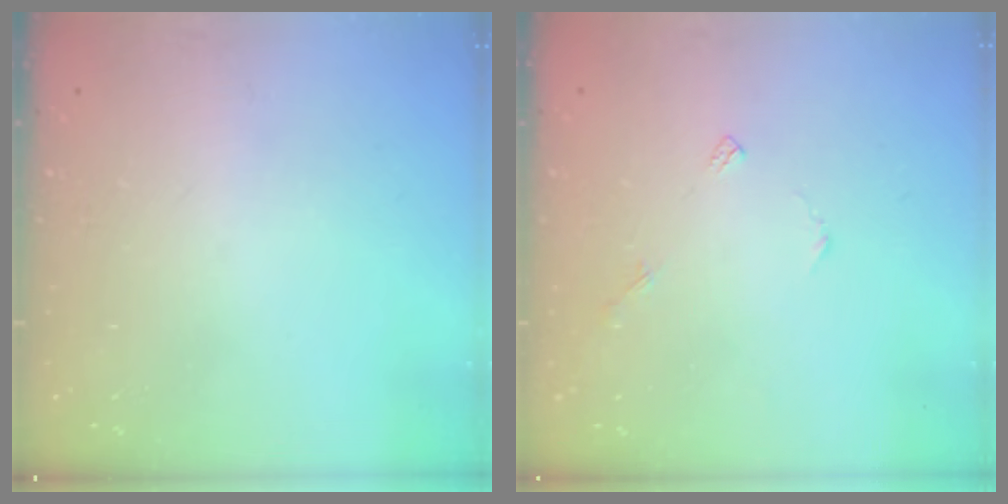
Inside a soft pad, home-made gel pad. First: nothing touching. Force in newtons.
{"total": 3.6, "press": 3.6, "slide": 0.2}